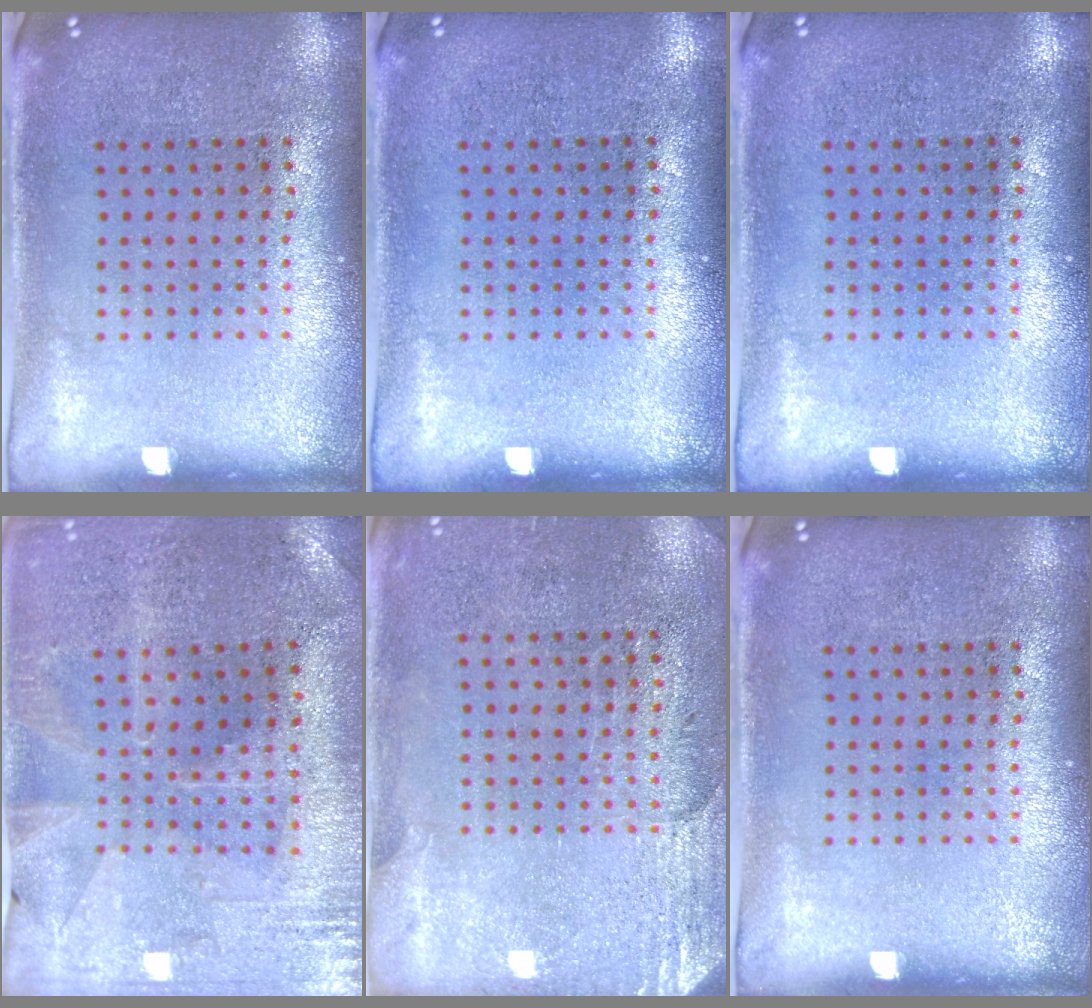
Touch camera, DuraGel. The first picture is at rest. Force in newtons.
{"total": 0.0}
{"total": 0.0}
{"total": 0.7, "press": 0.6, "slide": 0.3}
{"total": 2.7, "press": 2.3, "slide": 1.4}
{"total": 0.0}